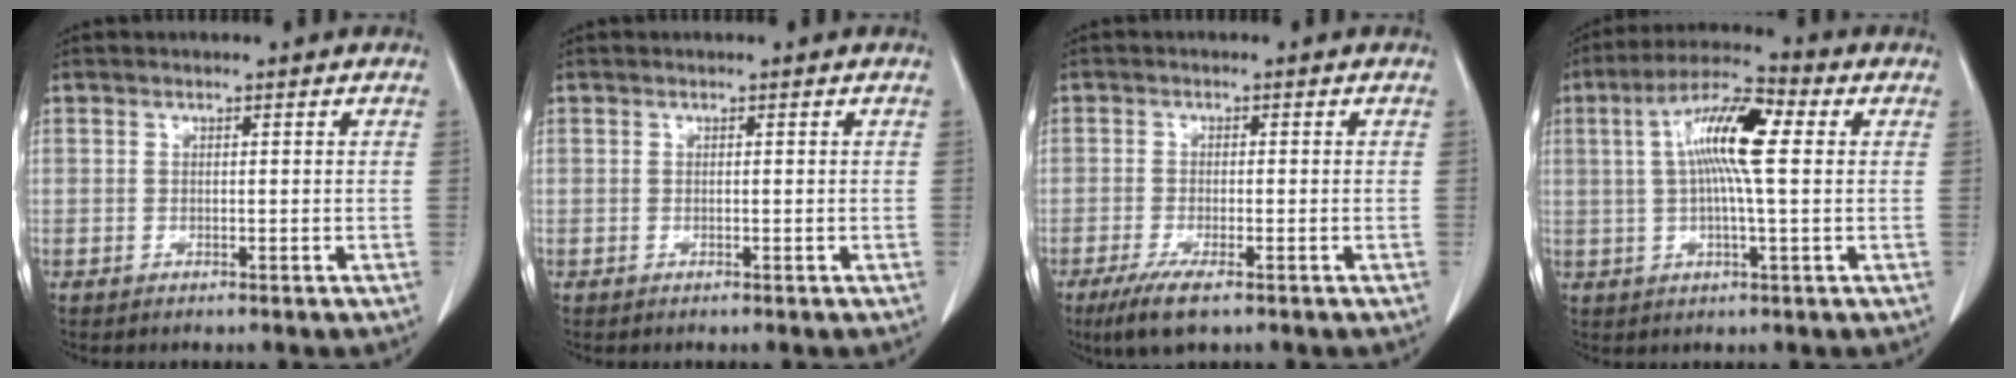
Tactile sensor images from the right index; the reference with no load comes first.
{"total": 0.0}
{"total": 5.1, "force": [-3.2, 0.9, 3.9], "torque": [-0.078, -0.014, -0.054]}
{"total": 11.2, "force": [2.1, 1.5, 10.9], "torque": [-0.204, 0.021, 0.030]}